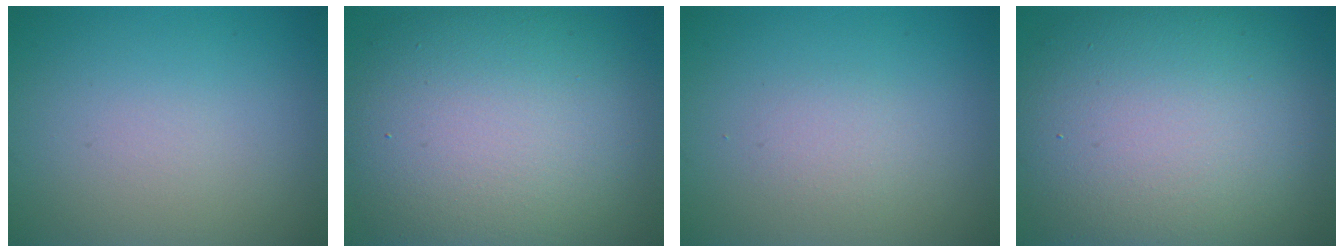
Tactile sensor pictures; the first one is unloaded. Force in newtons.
{"total": 13.3, "press": 13.3, "slide": 0.8}
{"total": 1.2, "press": 1.2, "slide": 0.1}
{"total": 14.6, "press": 14.5, "slide": 0.7}